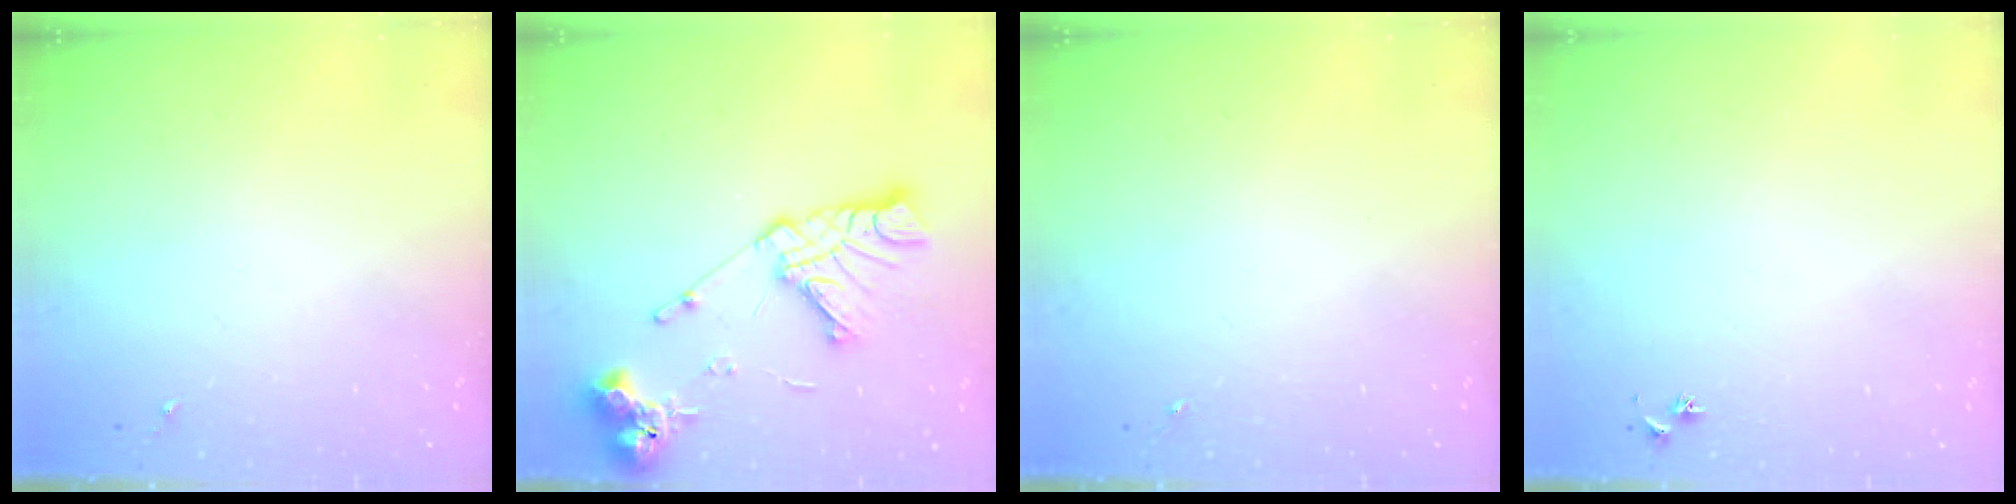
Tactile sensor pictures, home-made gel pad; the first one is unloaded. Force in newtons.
{"total": 15.5, "press": 15.4, "slide": 1.9}
{"total": 0.0}
{"total": 2.9, "press": 2.8, "slide": 0.3}